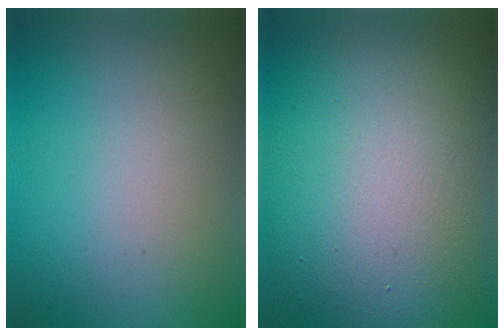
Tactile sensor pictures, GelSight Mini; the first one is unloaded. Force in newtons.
{"total": 13.0, "press": 12.9, "slide": 1.0}